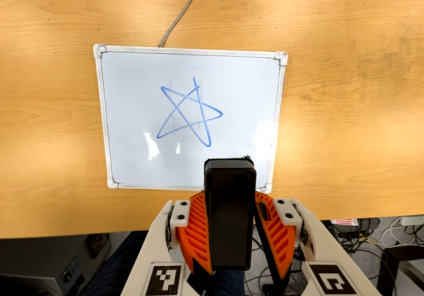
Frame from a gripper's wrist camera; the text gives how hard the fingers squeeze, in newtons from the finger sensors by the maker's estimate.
{"total": 6.1, "left": 5.5, "right": 6.8}